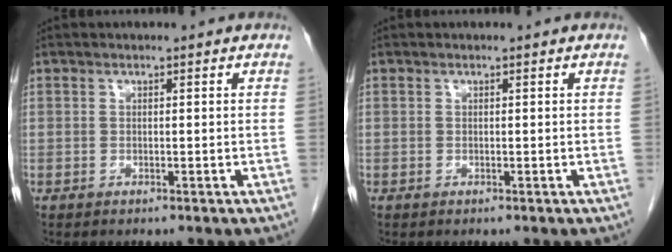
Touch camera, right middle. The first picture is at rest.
{"total": 0.0}